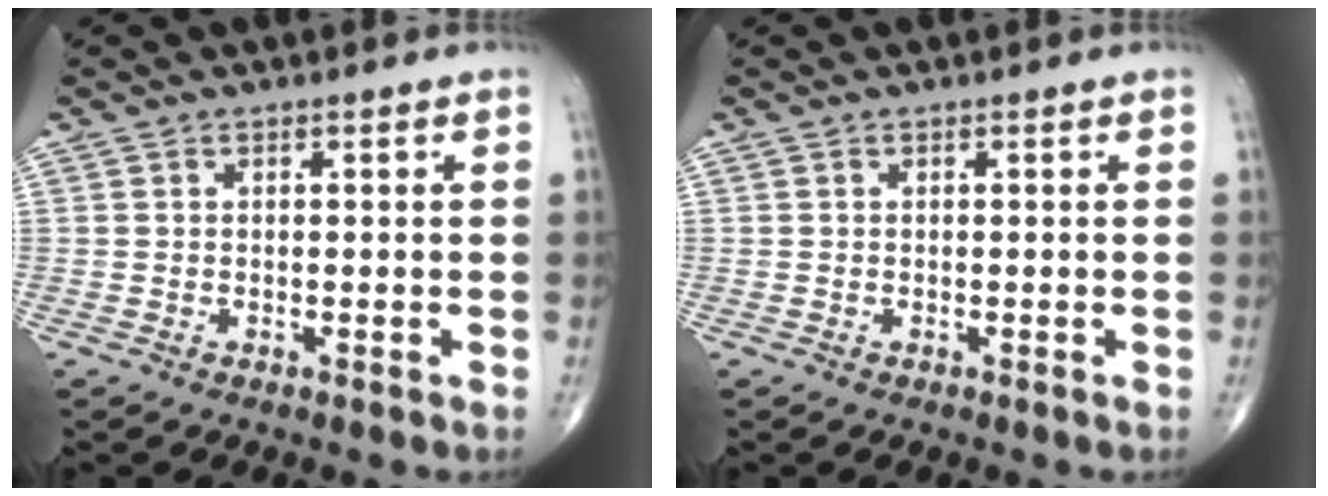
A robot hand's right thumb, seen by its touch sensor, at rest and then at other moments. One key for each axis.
{"total": 0.0}